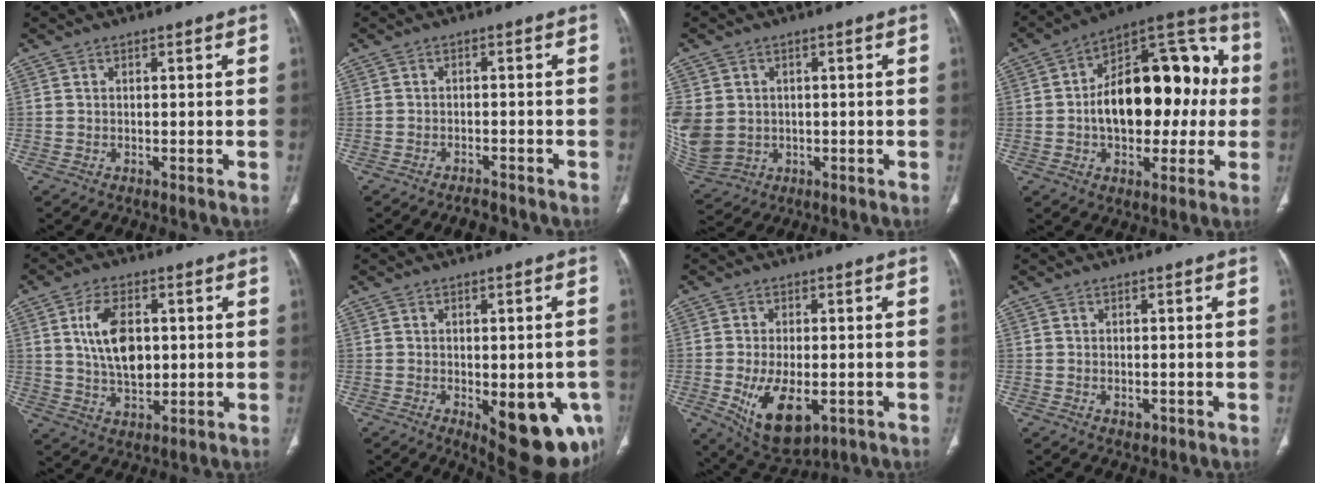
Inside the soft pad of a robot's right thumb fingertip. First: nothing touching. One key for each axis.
{"total": 2.9, "fx": -2.5, "fy": 0.9, "fz": 1.0, "tx": -0.022, "ty": 0.009, "tz": -0.036}
{"total": 15.3, "fx": -0.2, "fy": 13.3, "fz": 7.6, "tx": -0.219, "ty": 0.007, "tz": 0.021}
{"total": 24.2, "fx": 0.1, "fy": 13.9, "fz": 19.9, "tx": -0.259, "ty": 0.043, "tz": 0.001}
{"total": 10.3, "fx": 1.8, "fy": 6.1, "fz": 8.1, "tx": -0.135, "ty": -0.008, "tz": 0.040}
{"total": 16.0, "fx": -5.0, "fy": 6.8, "fz": 13.5, "tx": -0.128, "ty": -0.004, "tz": -0.042}
{"total": 11.4, "fx": -3.2, "fy": 5.9, "fz": 9.2, "tx": -0.151, "ty": -0.010, "tz": -0.036}
{"total": 1.6, "fx": -0.4, "fy": 1.1, "fz": 1.1, "tx": -0.011, "ty": -0.001, "tz": -0.001}